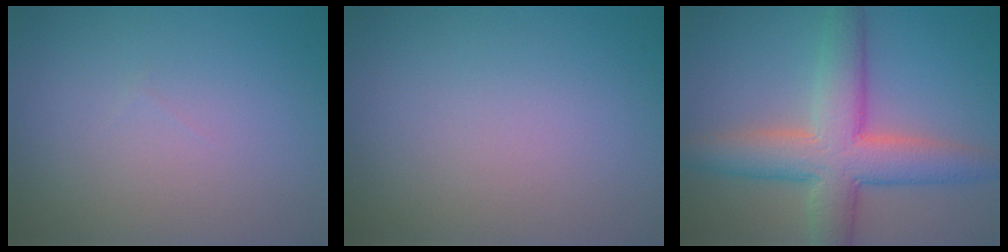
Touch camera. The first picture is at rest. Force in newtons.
{"total": 0.0}
{"total": 8.0, "press": 8.0, "slide": 0.7}